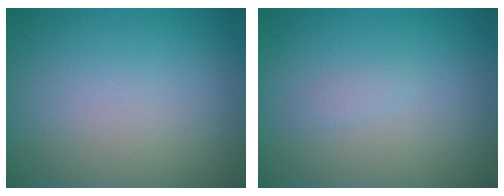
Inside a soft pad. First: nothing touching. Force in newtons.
{"total": 0.7, "press": 0.7, "slide": 0.1}